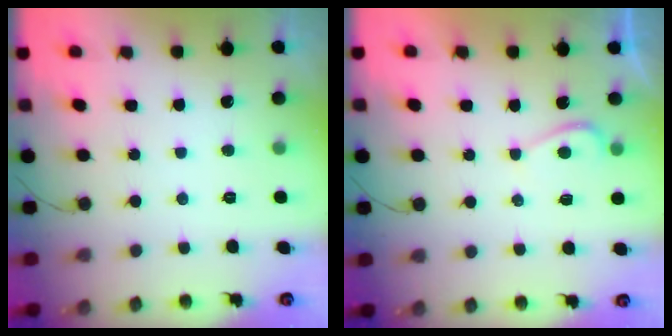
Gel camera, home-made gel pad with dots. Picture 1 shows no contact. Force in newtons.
{"total": 2.4, "press": 2.4, "slide": 0.3}